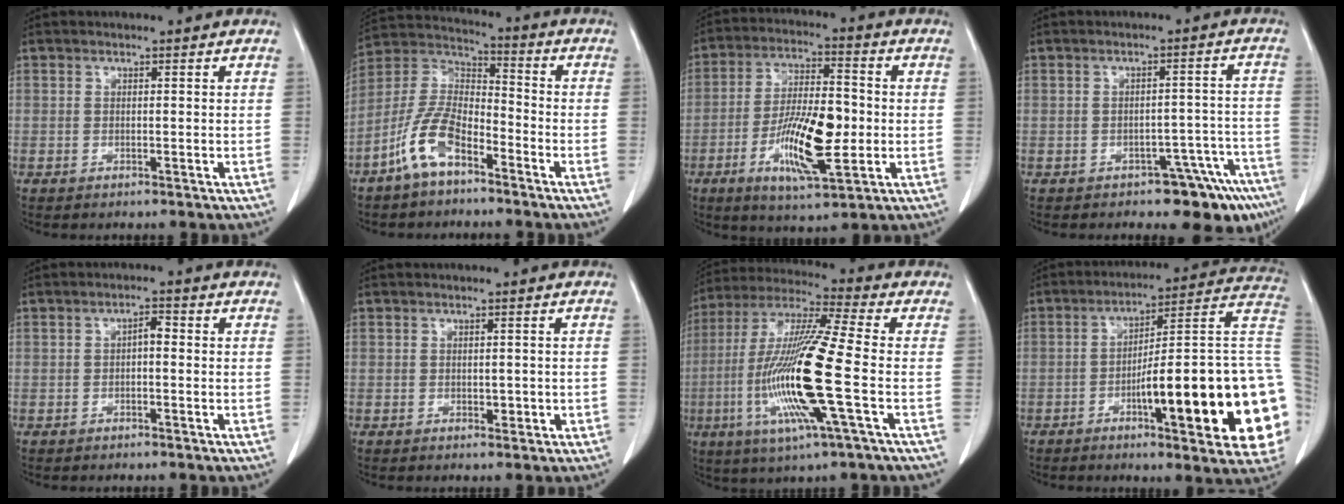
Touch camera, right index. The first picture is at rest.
{"total": 10.4, "force": [-6.2, 4.4, 7.0], "torque": [-0.161, 0.011, -0.124]}
{"total": 13.4, "force": [-3.0, 3.5, 12.5], "torque": [-0.231, -0.004, -0.049]}
{"total": 8.4, "force": [-6.4, 3.8, 3.9], "torque": [-0.013, 0.041, -0.078]}
{"total": 1.8, "force": [-0.1, 0.7, 1.7], "torque": [-0.025, 0.006, -0.003]}
{"total": 1.4, "force": [-0.3, 0.9, 1.0], "torque": [-0.011, 0.001, 0.001]}
{"total": 17.9, "force": [-3.9, 0.3, 17.5], "torque": [-0.364, -0.014, -0.082]}
{"total": 26.7, "force": [-5.4, 3.3, 26.0], "torque": [-0.247, 0.014, -0.075]}